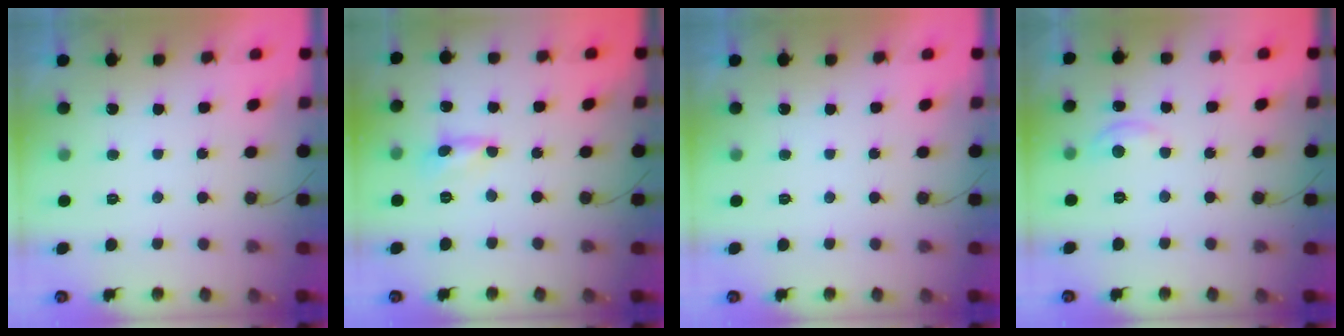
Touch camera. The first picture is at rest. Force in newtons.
{"total": 0.8, "press": 0.7, "slide": 0.1}
{"total": 0.0}
{"total": 2.9, "press": 2.8, "slide": 0.3}